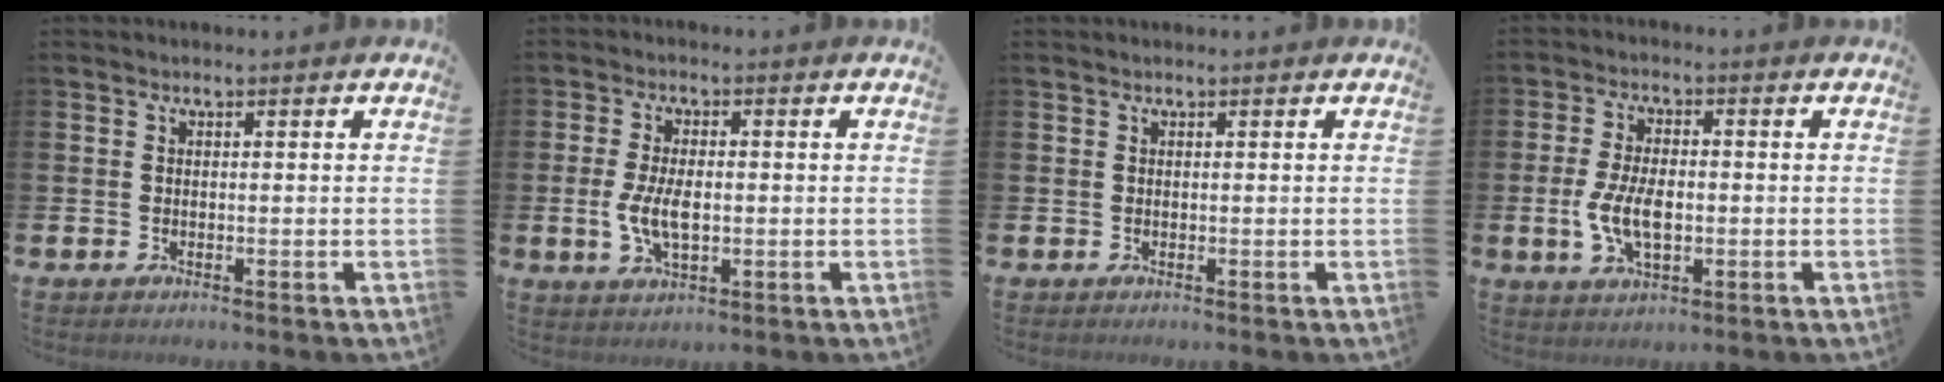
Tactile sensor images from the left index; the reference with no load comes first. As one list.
[{"total": 5.4, "force": [-0.3, 2.7, 4.7], "torque": [-0.096, 0.002, -0.010]}, {"total": 0.0}, {"total": 6.3, "force": [-0.7, 3.2, 5.3], "torque": [-0.111, 0.000, -0.018]}]